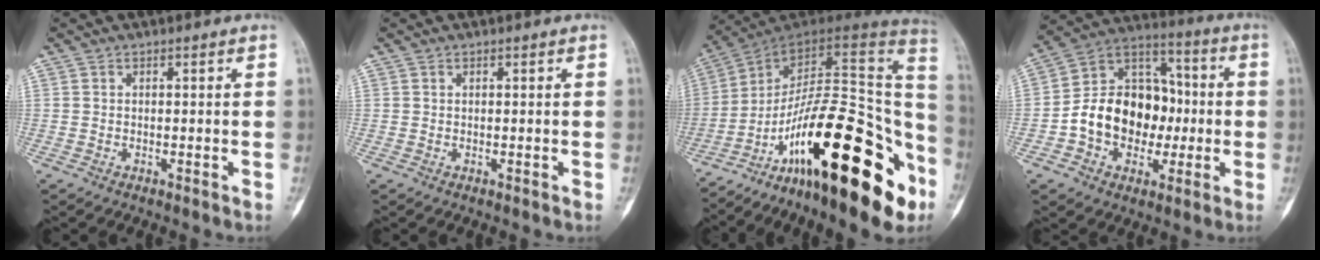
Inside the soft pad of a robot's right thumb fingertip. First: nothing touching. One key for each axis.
{"total": 0.0}
{"total": 31.1, "fx": -14.2, "fy": 11.3, "fz": 25.2, "tx": -0.291, "ty": 0.087, "tz": -0.224}
{"total": 17.3, "fx": -2.4, "fy": 13.4, "fz": 10.7, "tx": -0.125, "ty": 0.045, "tz": -0.041}